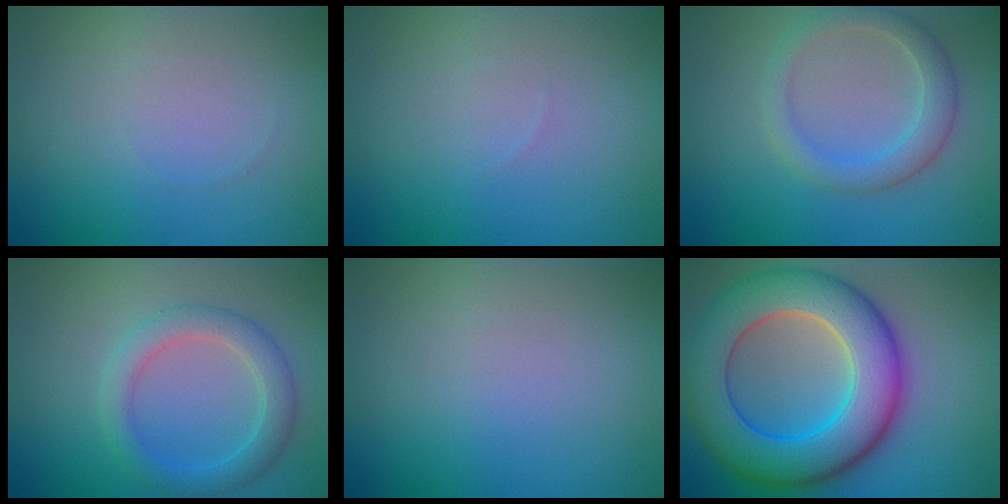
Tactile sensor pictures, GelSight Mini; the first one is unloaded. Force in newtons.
{"total": 0.0}
{"total": 3.1, "press": 3.1, "slide": 0.1}
{"total": 3.4, "press": 3.4, "slide": 0.2}
{"total": 0.0}
{"total": 11.2, "press": 11.2, "slide": 0.5}